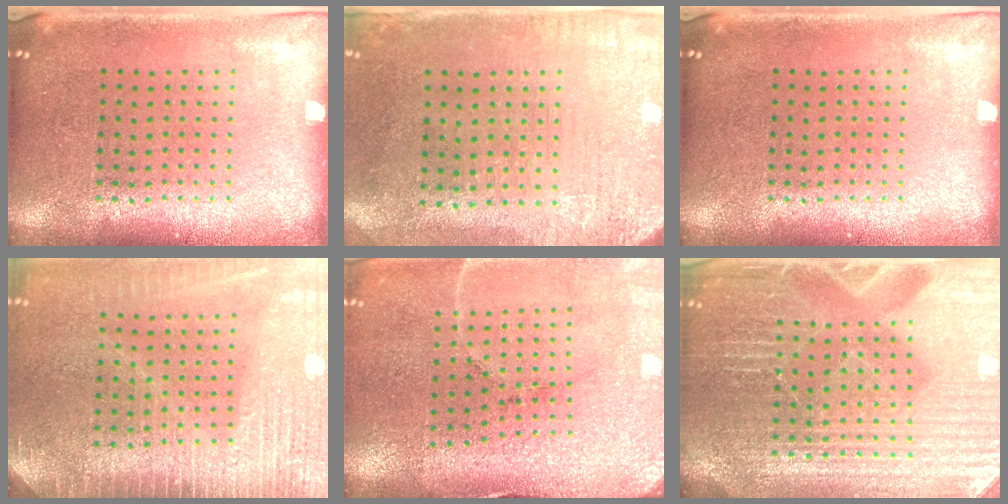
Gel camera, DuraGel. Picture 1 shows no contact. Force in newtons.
{"total": 3.1, "press": 2.5, "slide": 1.9}
{"total": 0.0}
{"total": 3.5, "press": 3.0, "slide": 1.7}
{"total": 3.4, "press": 3.4, "slide": 0.3}
{"total": 4.8, "press": 4.6, "slide": 1.5}